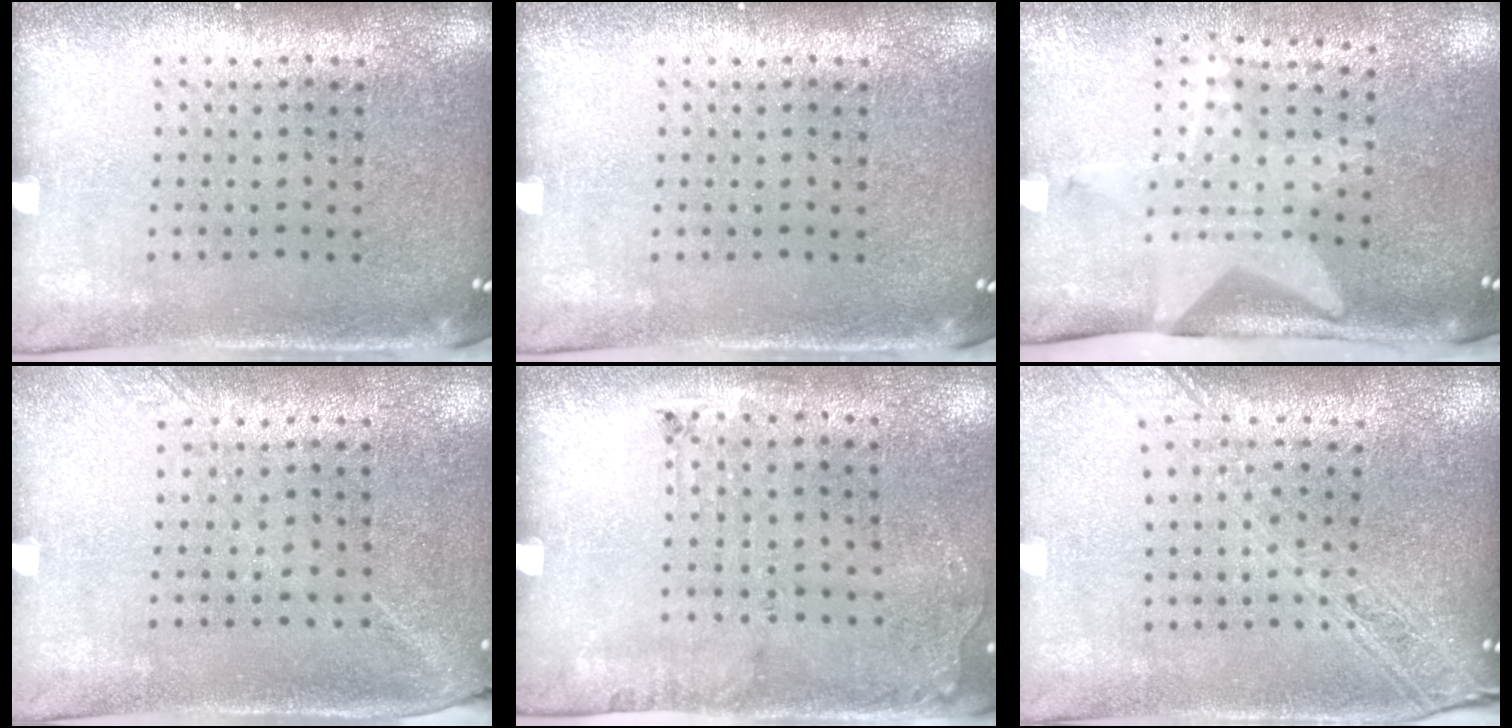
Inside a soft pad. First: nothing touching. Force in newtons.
{"total": 0.0}
{"total": 2.0, "press": 1.5, "slide": 1.4}
{"total": 1.2, "press": 0.9, "slide": 0.8}
{"total": 1.8, "press": 1.2, "slide": 1.3}
{"total": 2.1, "press": 1.8, "slide": 1.1}